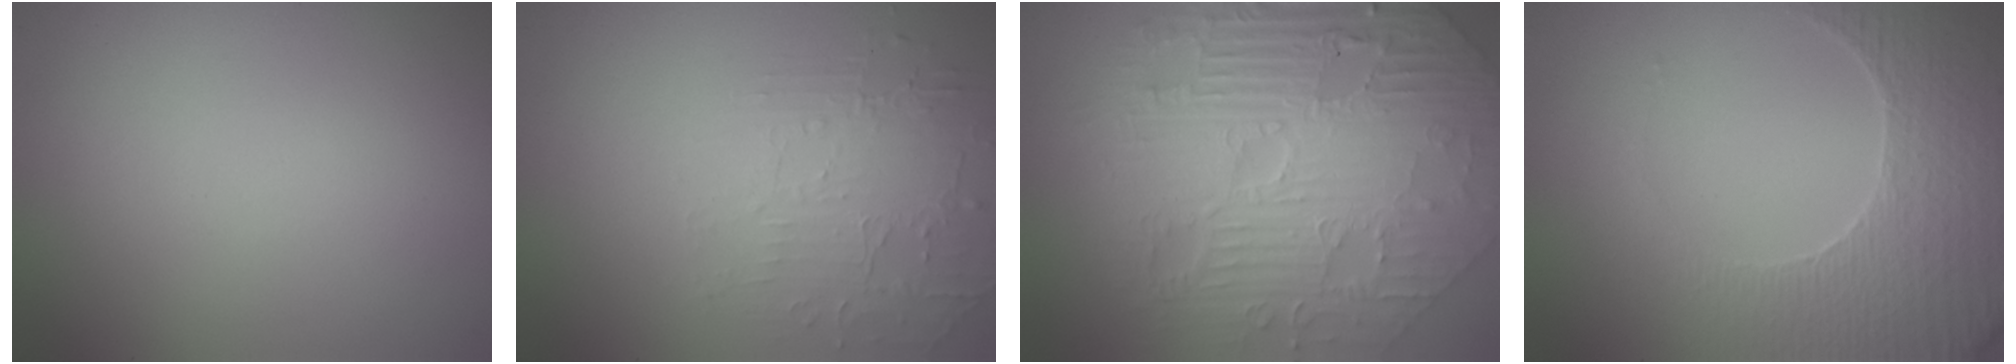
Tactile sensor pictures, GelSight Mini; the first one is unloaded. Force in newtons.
{"total": 1.9, "press": 1.0, "slide": 1.6}
{"total": 11.7, "press": 7.8, "slide": 8.7}
{"total": 4.5, "press": 4.4, "slide": 0.8}